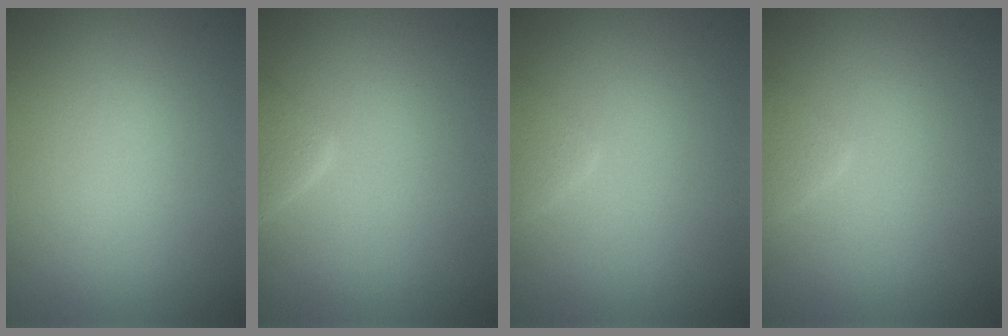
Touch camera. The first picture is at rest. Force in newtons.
{"total": 2.3, "press": 2.3, "slide": 0.1}
{"total": 1.4, "press": 1.4, "slide": 0.1}
{"total": 1.4, "press": 1.4, "slide": 0.1}